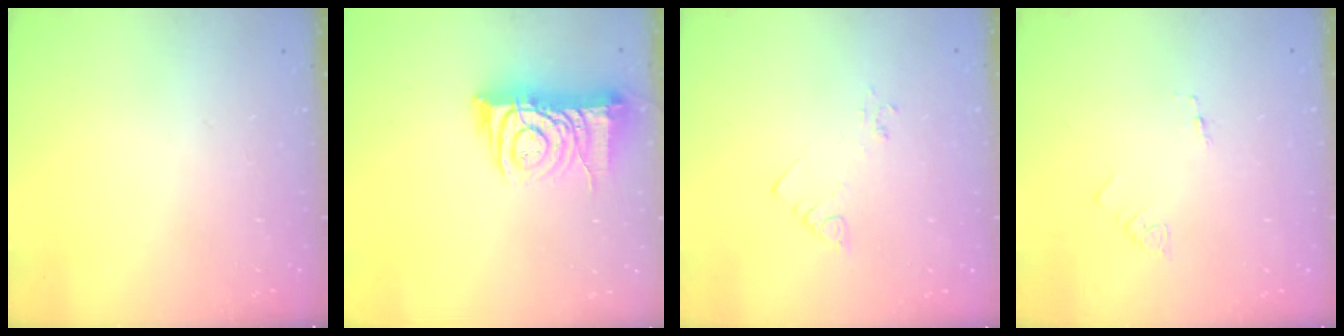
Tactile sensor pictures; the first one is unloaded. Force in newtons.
{"total": 9.4, "press": 9.4, "slide": 1.2}
{"total": 2.6, "press": 2.6, "slide": 0.3}
{"total": 1.4, "press": 1.3, "slide": 0.1}